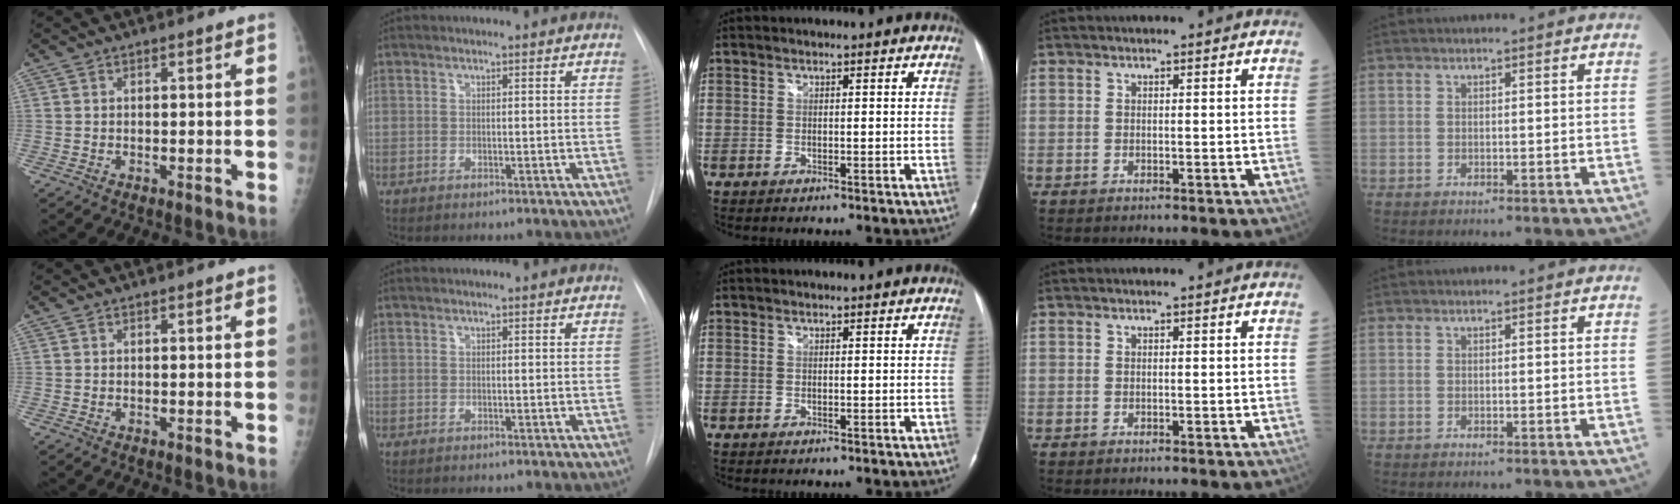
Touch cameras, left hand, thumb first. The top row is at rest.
{}